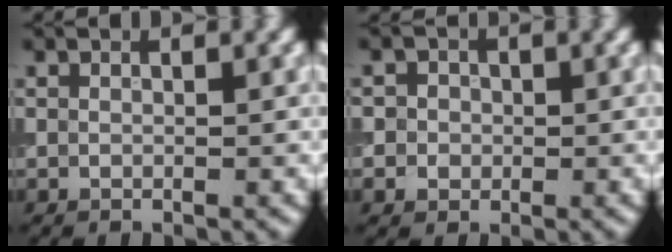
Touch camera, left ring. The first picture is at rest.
{"total": 2.7, "force": [0.3, 2.5, 0.8], "torque": [0.010, 0.008, -0.010]}